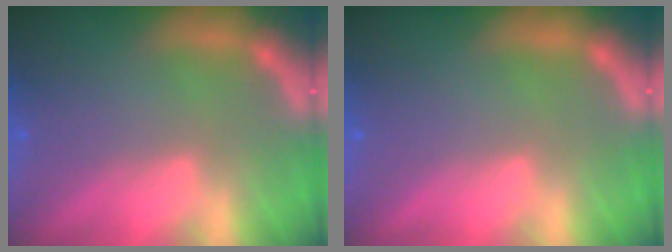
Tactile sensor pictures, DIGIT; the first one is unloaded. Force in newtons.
{"total": 0.0}